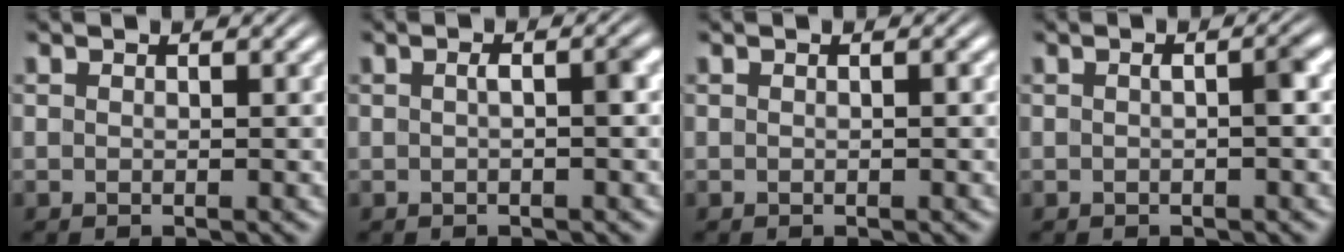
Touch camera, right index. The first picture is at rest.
{"total": 1.4, "force": [-0.3, 0.2, 1.4], "torque": [-0.016, 0.004, -0.006]}
{"total": 0.0}
{"total": 1.5, "force": [-0.3, 0.2, 1.4], "torque": [-0.017, 0.005, -0.006]}